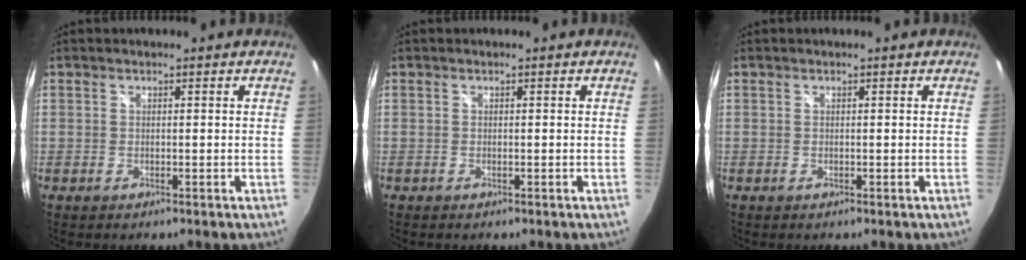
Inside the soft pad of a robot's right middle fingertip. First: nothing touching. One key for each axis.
{"total": 0.0}
{"total": 0.0}